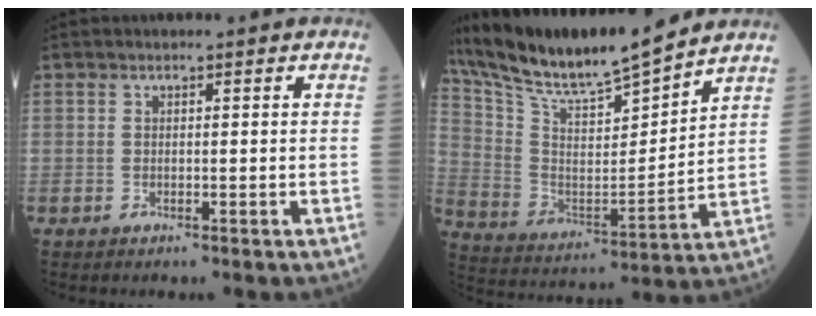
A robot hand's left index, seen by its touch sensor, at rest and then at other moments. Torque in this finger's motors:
{"motor_torque": [0.41, -1.12, -0.11, 0.06]}